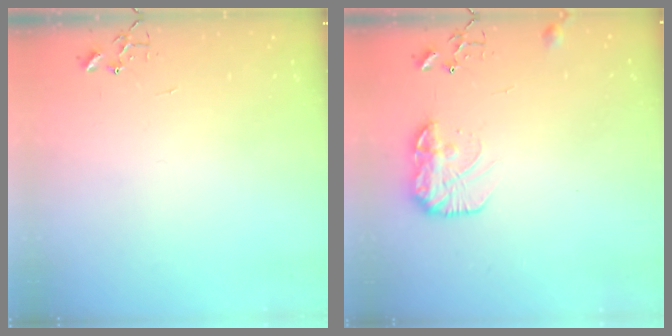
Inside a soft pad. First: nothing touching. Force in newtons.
{"total": 11.5, "press": 11.4, "slide": 0.6}